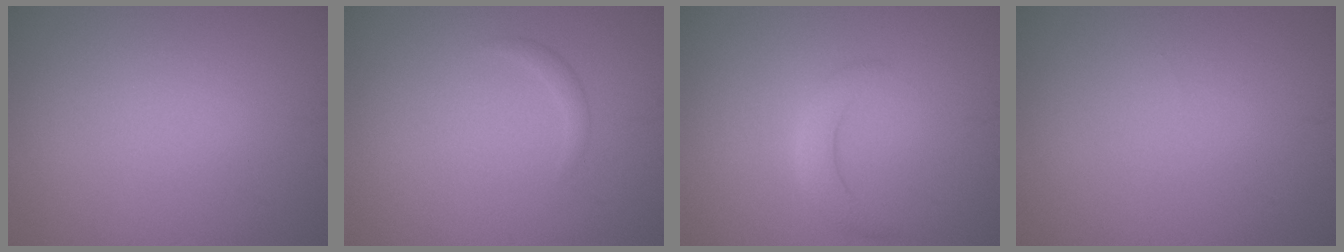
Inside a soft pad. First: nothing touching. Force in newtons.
{"total": 0.8, "press": 0.8, "slide": 0.0}
{"total": 2.1, "press": 2.1, "slide": 0.1}
{"total": 0.0}